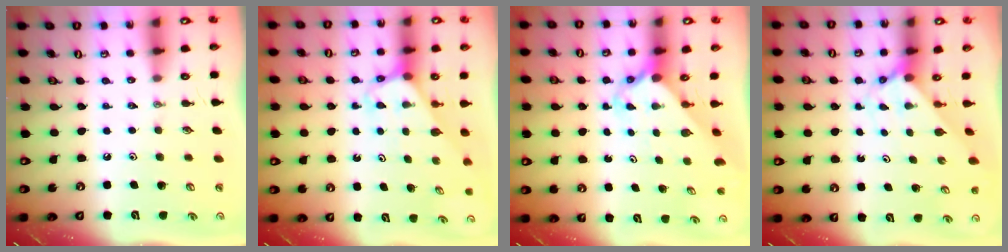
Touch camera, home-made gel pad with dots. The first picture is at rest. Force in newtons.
{"total": 3.0, "press": 3.0, "slide": 0.2}
{"total": 2.3, "press": 2.3, "slide": 0.2}
{"total": 2.0, "press": 2.0, "slide": 0.2}